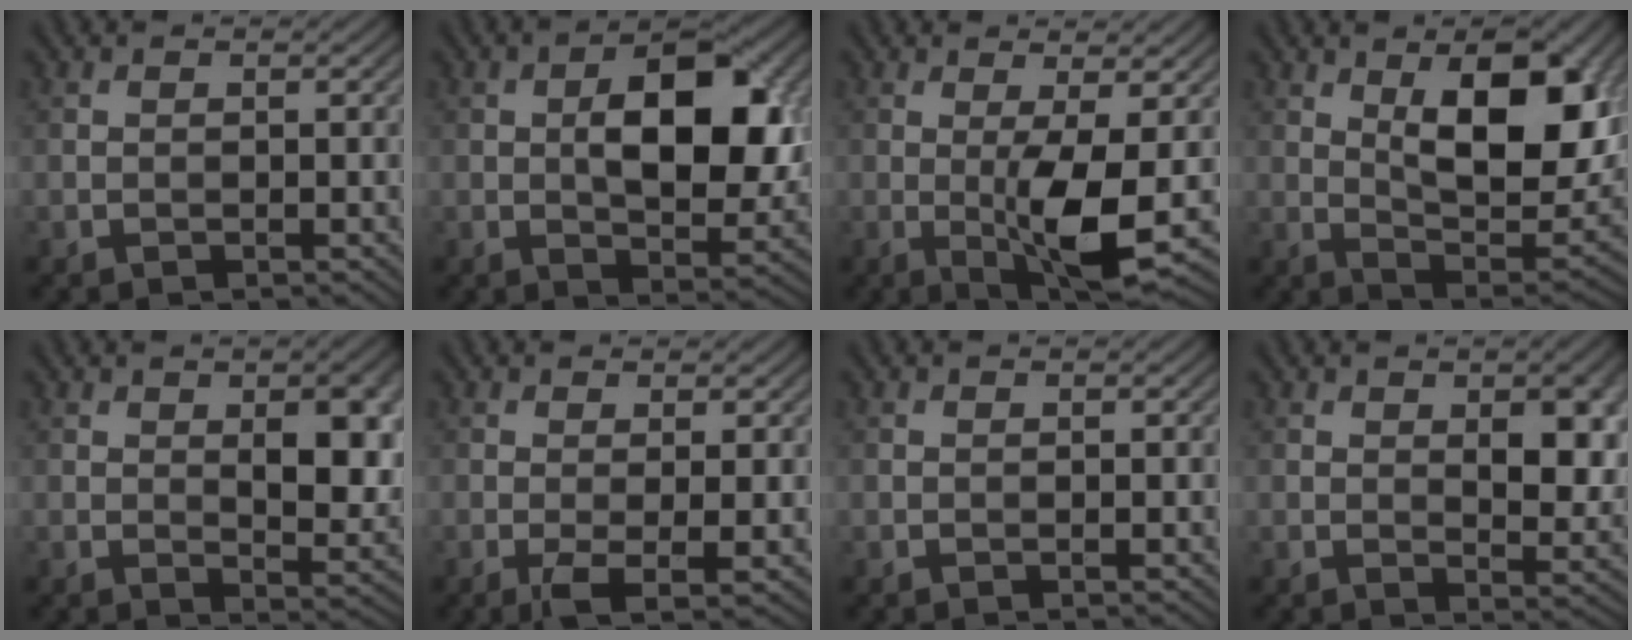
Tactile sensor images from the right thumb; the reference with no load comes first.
{"total": 10.6, "force": [1.1, 5.5, 9.0], "torque": [-0.142, 0.002, 0.018]}
{"total": 6.6, "force": [-0.7, 1.2, 6.5], "torque": [-0.125, -0.002, -0.010]}
{"total": 14.5, "force": [4.7, 6.6, 12.0], "torque": [-0.185, -0.003, 0.072]}
{"total": 8.5, "force": [1.7, 4.0, 7.3], "torque": [-0.103, -0.003, 0.033]}
{"total": 3.4, "force": [-0.7, 0.5, 3.3], "torque": [-0.068, -0.004, -0.013]}
{"total": 0.0}
{"total": 7.0, "force": [1.6, 3.5, 5.9], "torque": [-0.084, -0.005, 0.032]}